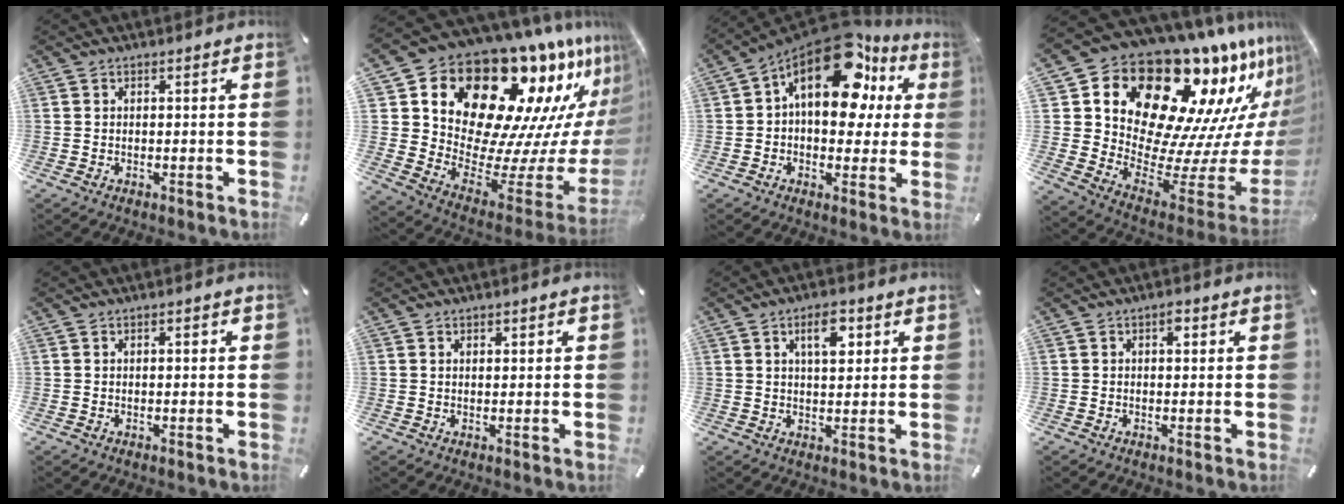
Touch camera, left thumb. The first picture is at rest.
{"total": 23.8, "force": [14.2, 13.9, 13.1], "torque": [-0.197, -0.151, 0.273]}
{"total": 20.1, "force": [9.6, 10.9, 14.0], "torque": [-0.220, -0.060, 0.163]}
{"total": 25.8, "force": [14.5, 15.4, 14.8], "torque": [-0.224, -0.156, 0.284]}
{"total": 0.7, "force": [0.0, 0.3, 0.7], "torque": [-0.011, 0.002, -0.001]}
{"total": 0.9, "force": [0.4, 0.6, 0.4], "torque": [-0.009, 0.002, 0.008]}
{"total": 7.0, "force": [2.9, 3.3, 5.4], "torque": [-0.082, -0.005, 0.044]}
{"total": 2.0, "force": [0.6, 1.1, 1.5], "torque": [-0.016, -0.001, 0.005]}